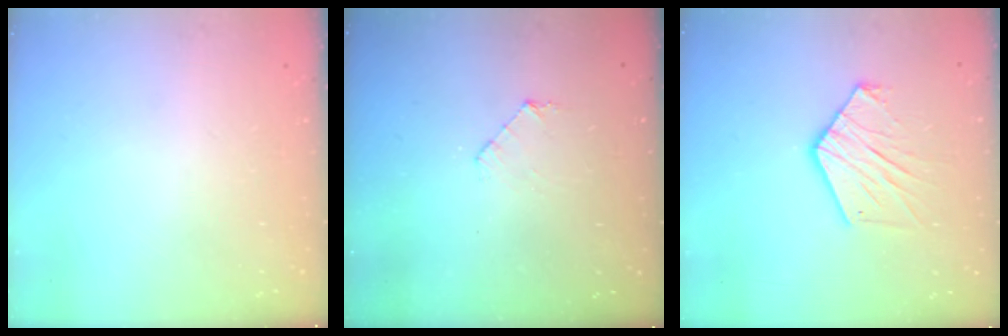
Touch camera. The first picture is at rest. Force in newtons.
{"total": 6.2, "press": 6.1, "slide": 0.6}
{"total": 11.3, "press": 11.2, "slide": 0.6}